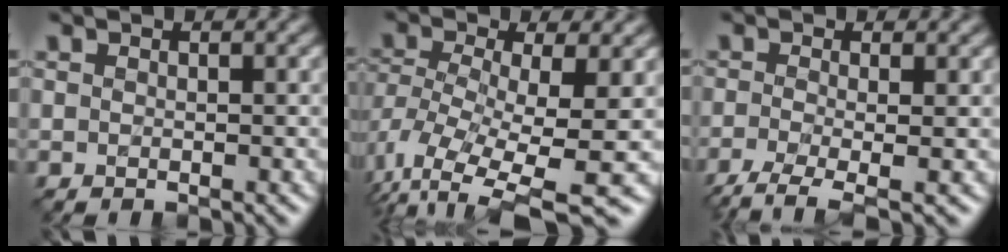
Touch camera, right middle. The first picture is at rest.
{"total": 9.0, "force": [-3.6, 3.7, 7.4], "torque": [-0.153, -0.024, -0.051]}
{"total": 4.2, "force": [-2.2, 1.1, 3.4], "torque": [-0.064, -0.012, -0.050]}